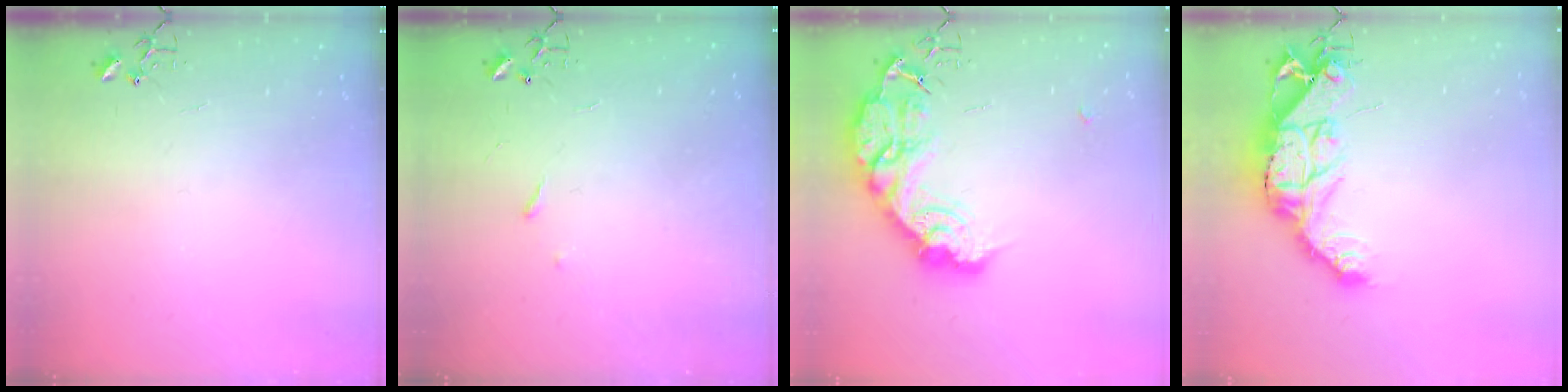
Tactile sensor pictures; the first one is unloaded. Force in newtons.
{"total": 2.9, "press": 2.8, "slide": 0.5}
{"total": 25.5, "press": 25.4, "slide": 2.1}
{"total": 16.7, "press": 16.6, "slide": 1.4}